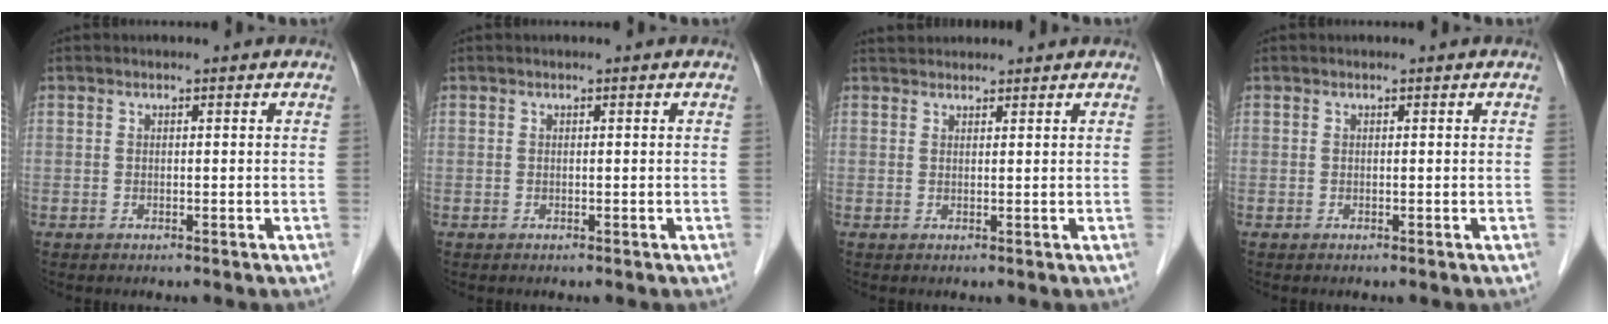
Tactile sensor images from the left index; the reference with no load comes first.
{"total": 0.0}
{"total": 3.2, "force": [3.1, 0.7, 0.5], "torque": [-0.006, 0.033, 0.053]}
{"total": 0.0}